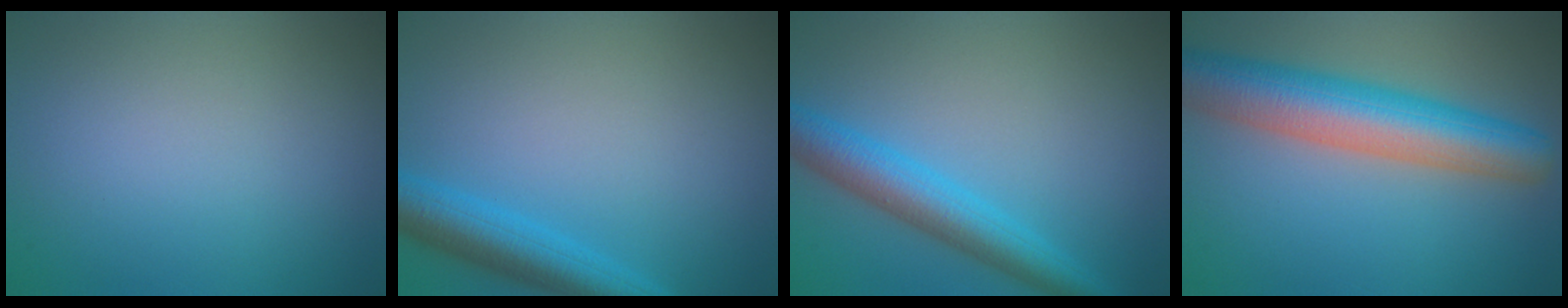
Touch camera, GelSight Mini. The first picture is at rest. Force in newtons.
{"total": 4.7, "press": 4.7, "slide": 0.3}
{"total": 5.2, "press": 5.2, "slide": 0.2}
{"total": 8.5, "press": 8.5, "slide": 0.2}